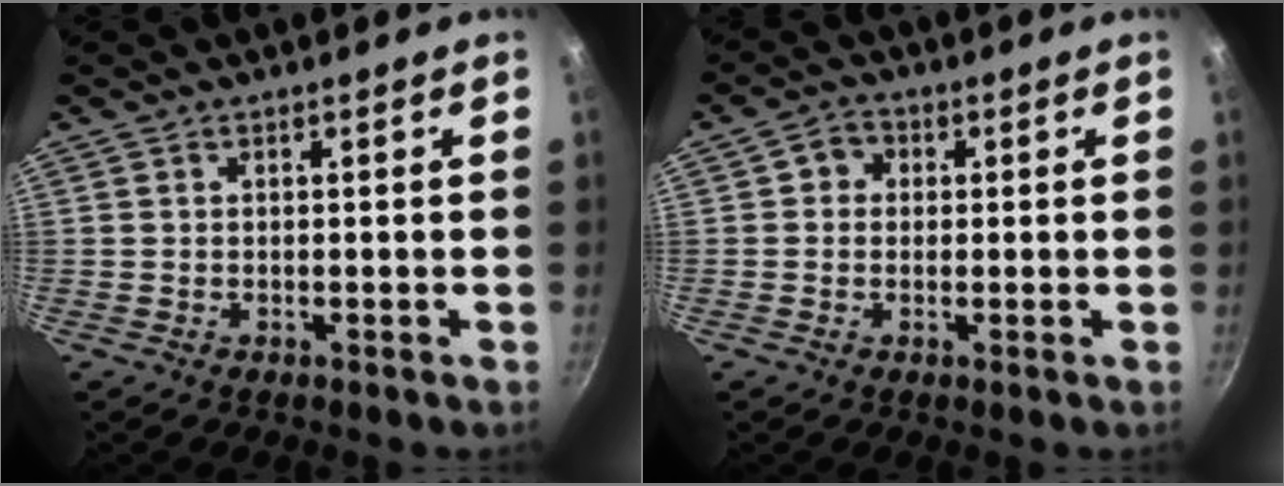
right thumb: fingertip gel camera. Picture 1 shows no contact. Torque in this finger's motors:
{"motor_torque": [0.16, 0.08, 0.37, -0.58, 0.01]}